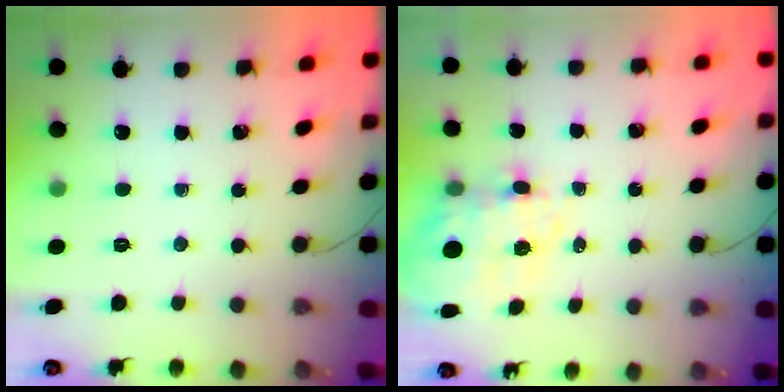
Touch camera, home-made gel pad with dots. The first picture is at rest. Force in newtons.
{"total": 12.4, "press": 12.2, "slide": 2.6}